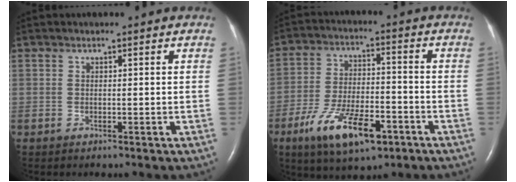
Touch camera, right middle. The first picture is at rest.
{"total": 12.7, "force": [-6.8, 4.5, 9.7], "torque": [-0.184, -0.005, -0.112]}